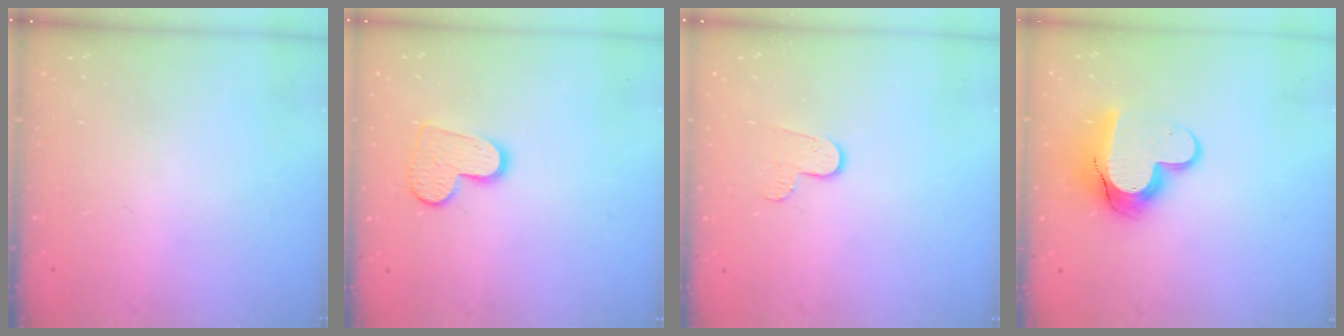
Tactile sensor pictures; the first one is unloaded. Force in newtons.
{"total": 10.8, "press": 10.7, "slide": 0.9}
{"total": 6.2, "press": 6.1, "slide": 0.5}
{"total": 11.8, "press": 11.8, "slide": 1.0}